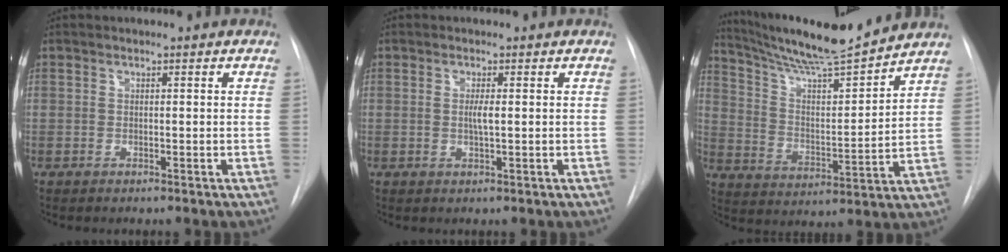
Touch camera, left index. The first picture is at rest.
{"total": 1.7, "force": [0.1, 0.1, 1.7], "torque": [-0.034, -0.001, 0.001]}
{"total": 16.4, "force": [15.1, 0.3, 6.3], "torque": [-0.110, -0.003, 0.250]}